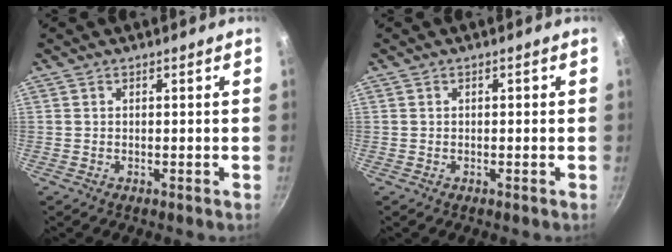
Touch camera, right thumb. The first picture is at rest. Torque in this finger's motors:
{"motor_torque": [0.35, -0.60, -0.04, 0.40, -0.03]}